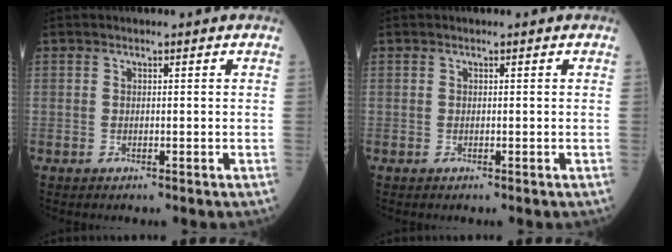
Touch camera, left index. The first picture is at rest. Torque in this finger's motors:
{"motor_torque": [0.00, 0.00, 0.00, 0.00]}